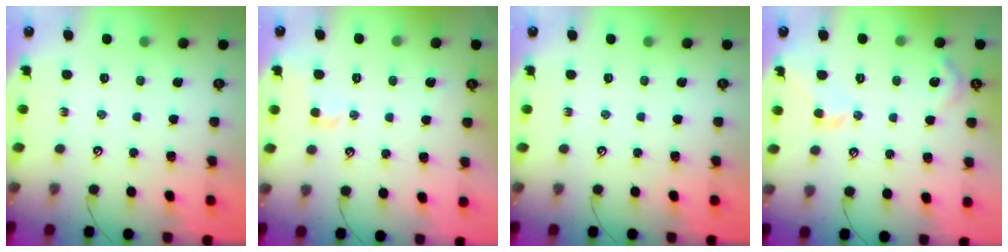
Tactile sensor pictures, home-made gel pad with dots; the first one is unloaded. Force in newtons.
{"total": 1.9, "press": 1.8, "slide": 0.5}
{"total": 0.0}
{"total": 4.1, "press": 4.0, "slide": 0.9}